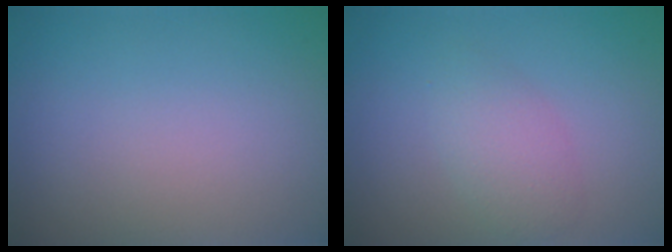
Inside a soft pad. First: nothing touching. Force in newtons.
{"total": 2.6, "press": 2.6, "slide": 0.2}